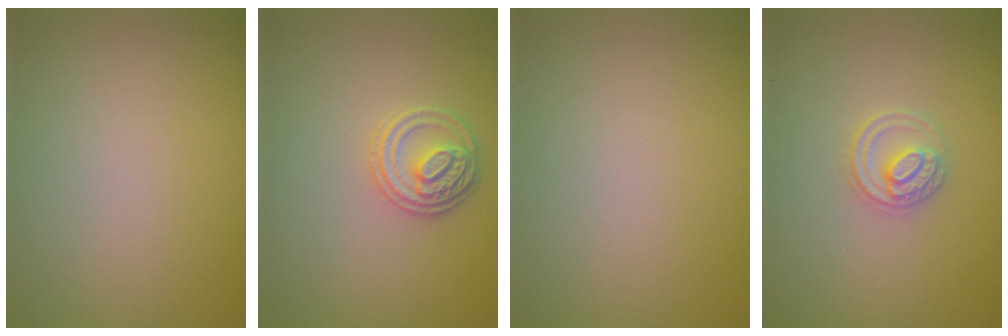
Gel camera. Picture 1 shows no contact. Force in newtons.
{"total": 2.9, "press": 2.8, "slide": 0.7}
{"total": 0.0}
{"total": 2.5, "press": 2.4, "slide": 0.3}